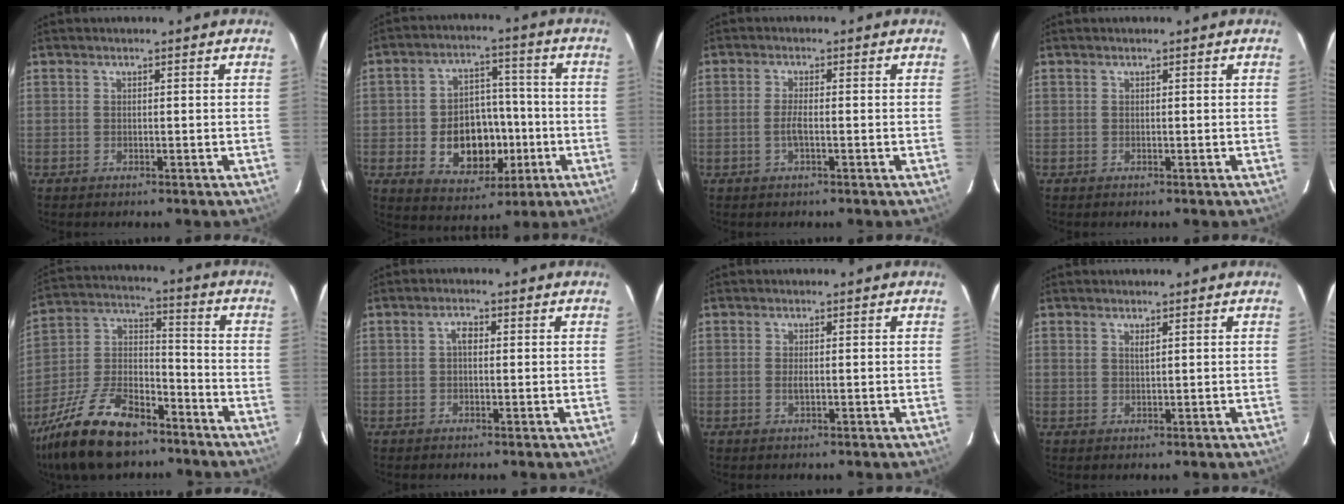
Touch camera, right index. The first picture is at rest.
{"total": 13.2, "force": [-3.4, 9.6, 8.4], "torque": [-0.173, 0.019, -0.033]}
{"total": 2.5, "force": [-0.8, 0.4, 2.3], "torque": [-0.048, -0.001, -0.016]}
{"total": 0.0}
{"total": 20.3, "force": [-13.6, 9.5, 11.8], "torque": [-0.251, 0.004, -0.242]}
{"total": 1.8, "force": [0.2, 1.1, 1.5], "torque": [-0.027, 0.008, 0.001]}
{"total": 1.2, "force": [-0.2, 0.3, 1.1], "torque": [-0.023, -0.001, -0.003]}
{"total": 1.1, "force": [0.7, 0.4, 0.7], "torque": [-0.013, 0.001, 0.013]}